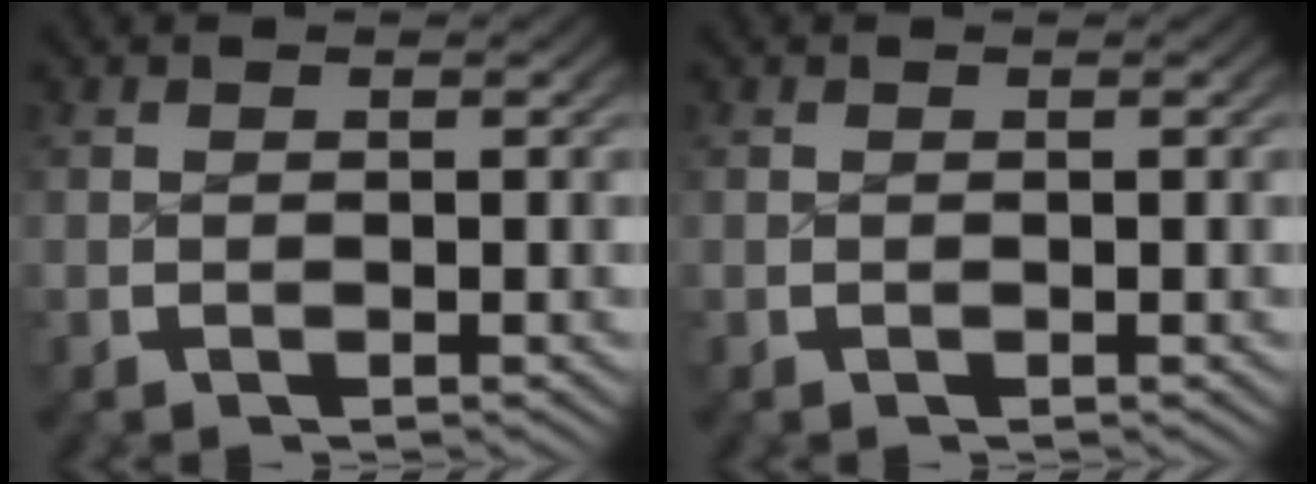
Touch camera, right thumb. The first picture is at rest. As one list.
[{"total": 0.0}]